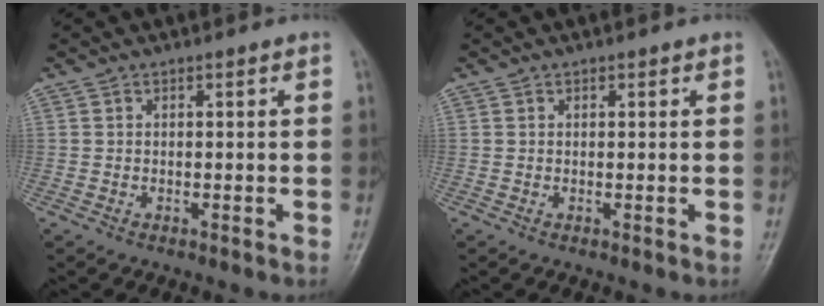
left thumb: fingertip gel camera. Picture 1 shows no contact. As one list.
[{"total": 0.5, "force": [0.3, 0.3, 0.3], "torque": [0.000, -0.001, 0.001]}]